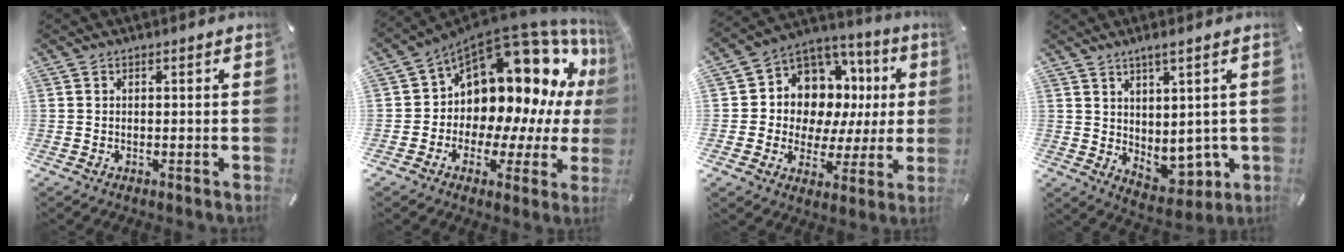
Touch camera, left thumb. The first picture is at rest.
{"total": 16.3, "force": [7.5, 10.4, 10.1], "torque": [-0.144, -0.083, 0.132]}
{"total": 10.1, "force": [3.6, 9.0, 2.8], "torque": [-0.048, -0.054, 0.075]}
{"total": 6.9, "force": [2.3, 4.1, 5.1], "torque": [-0.064, -0.022, 0.049]}